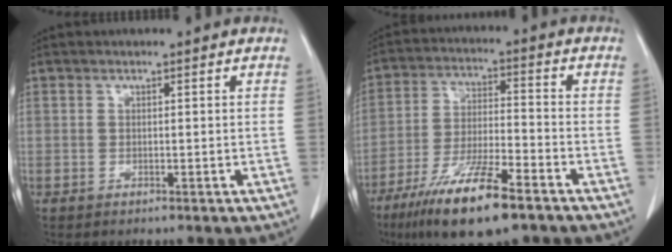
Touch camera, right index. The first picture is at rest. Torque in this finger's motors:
{"motor_torque": [1.10, -1.04, 0.67, 0.21]}